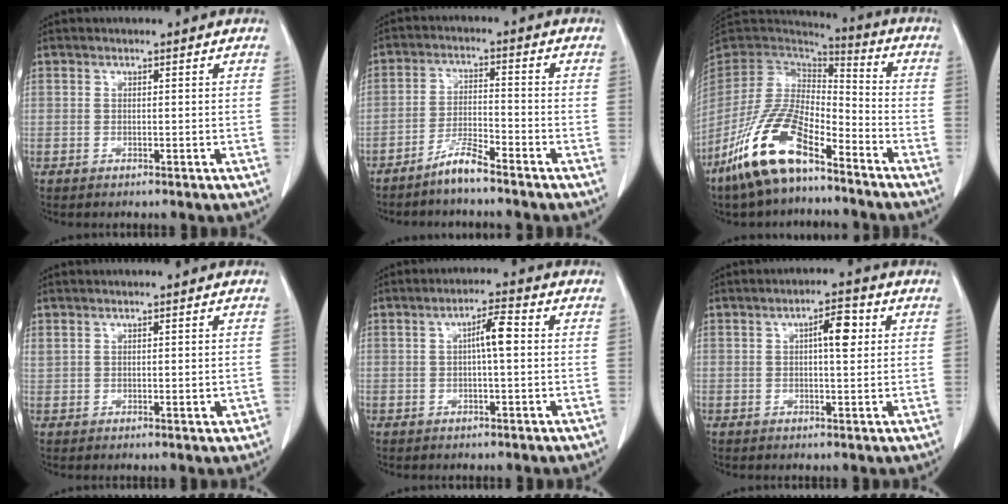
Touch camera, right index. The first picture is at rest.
{"total": 4.8, "force": [-4.0, 0.1, 2.6], "torque": [-0.051, -0.007, -0.081]}
{"total": 15.9, "force": [-10.3, 5.5, 10.9], "torque": [-0.224, -0.002, -0.195]}
{"total": 2.6, "force": [0.5, 1.3, 2.2], "torque": [-0.047, 0.013, 0.025]}
{"total": 4.2, "force": [0.4, 0.5, 4.1], "torque": [-0.071, 0.009, 0.004]}
{"total": 4.5, "force": [1.1, 1.1, 4.2], "torque": [-0.067, 0.007, 0.015]}